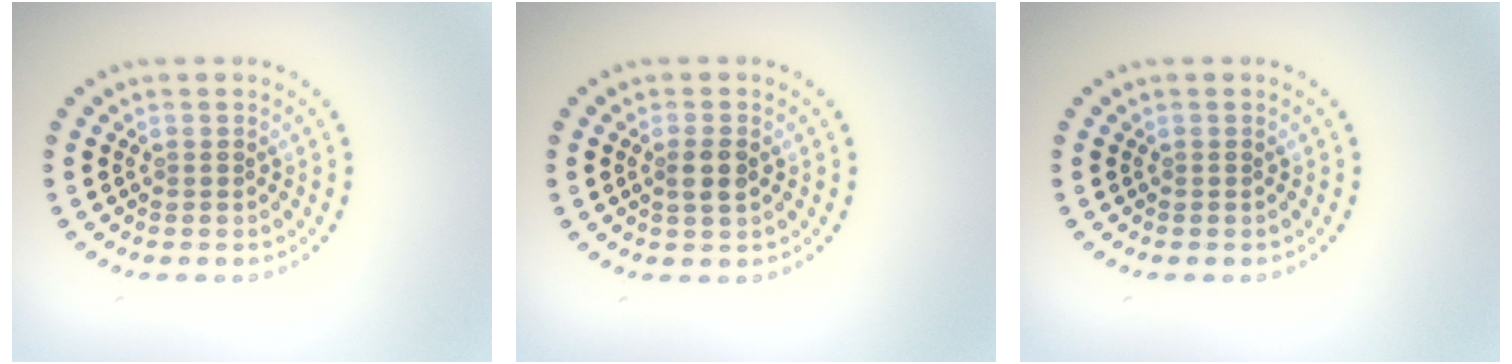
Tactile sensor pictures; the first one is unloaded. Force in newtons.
{"total": 1.9, "press": 1.8, "slide": 0.5}
{"total": 0.0}